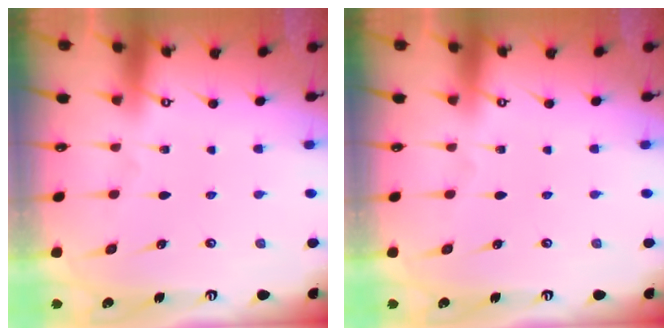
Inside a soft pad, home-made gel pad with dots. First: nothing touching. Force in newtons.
{"total": 0.0}